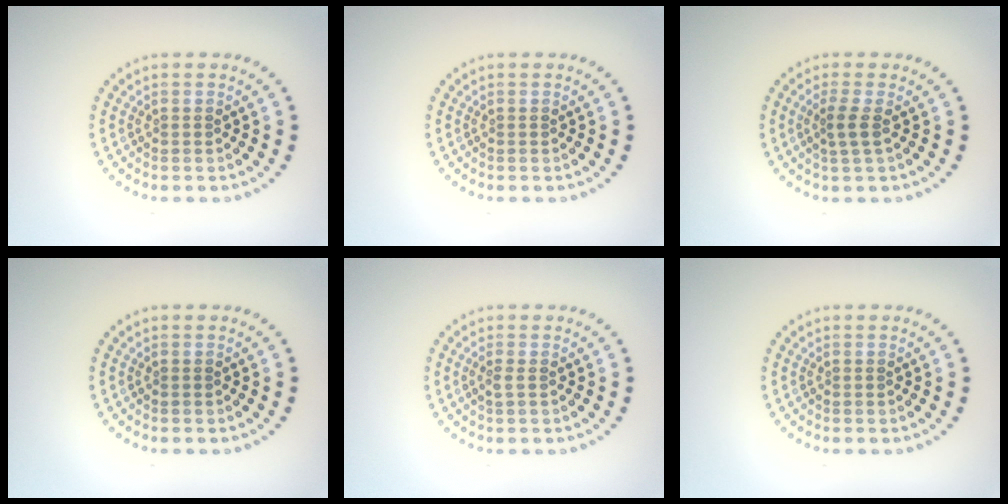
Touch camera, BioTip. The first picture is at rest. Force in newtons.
{"total": 0.0}
{"total": 1.6, "press": 1.2, "slide": 1.0}
{"total": 0.0}
{"total": 0.7, "press": 0.6, "slide": 0.4}
{"total": 0.0}